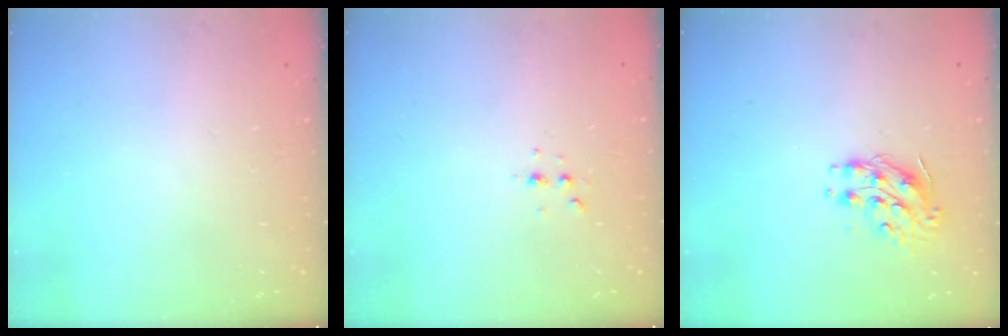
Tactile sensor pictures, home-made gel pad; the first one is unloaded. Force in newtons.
{"total": 2.8, "press": 2.8, "slide": 0.7}
{"total": 8.9, "press": 8.9, "slide": 0.7}